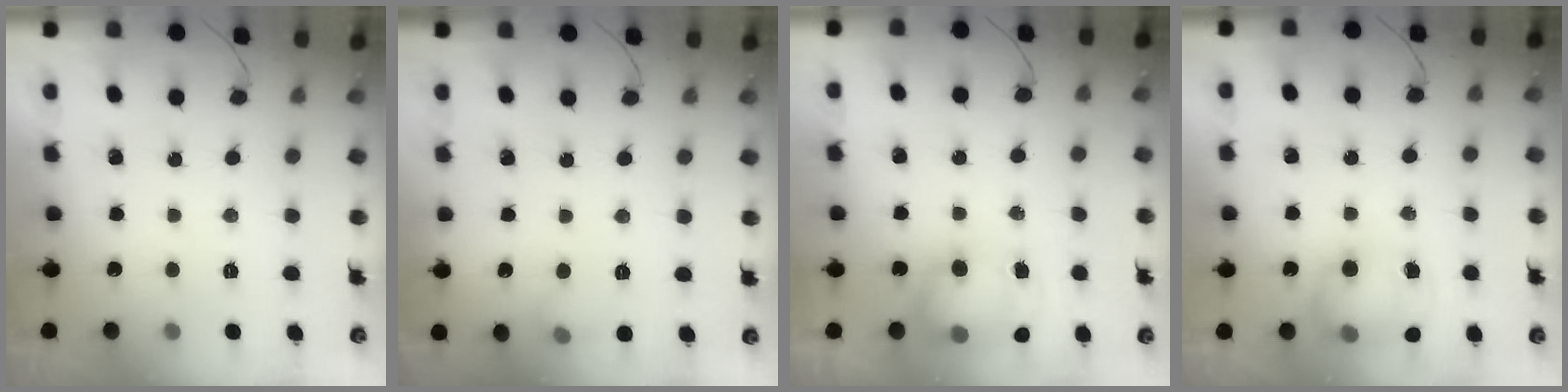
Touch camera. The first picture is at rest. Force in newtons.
{"total": 5.5, "press": 4.9, "slide": 2.4}
{"total": 8.4, "press": 8.2, "slide": 1.7}
{"total": 9.0, "press": 8.8, "slide": 1.8}